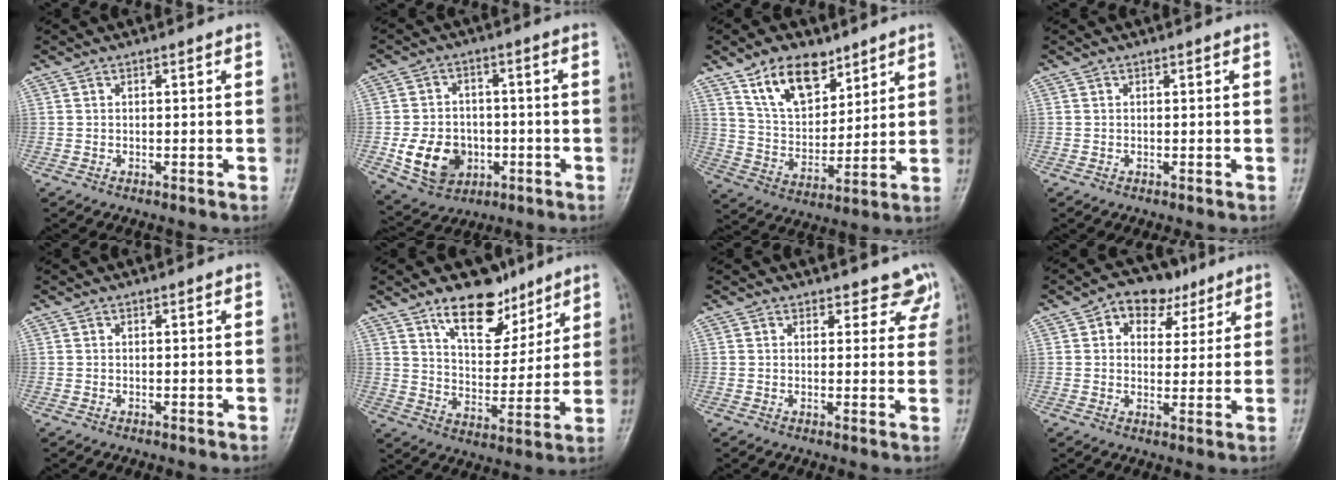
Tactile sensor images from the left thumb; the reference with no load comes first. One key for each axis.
{"total": 11.0, "fx": -2.7, "fy": 8.9, "fz": 6.0, "tx": -0.073, "ty": 0.008, "tz": -0.037}
{"total": 12.7, "fx": 8.1, "fy": 7.0, "fz": 6.8, "tx": -0.085, "ty": -0.048, "tz": 0.154}
{"total": 0.0}
{"total": 0.0}
{"total": 12.7, "fx": 8.6, "fy": 6.8, "fz": 6.3, "tx": -0.062, "ty": -0.058, "tz": 0.146}
{"total": 4.6, "fx": 3.8, "fy": 2.4, "fz": 0.3, "tx": 0.035, "ty": -0.023, "tz": 0.029}
{"total": 8.7, "fx": 4.3, "fy": 6.2, "fz": 4.3, "tx": -0.026, "ty": -0.006, "tz": 0.062}